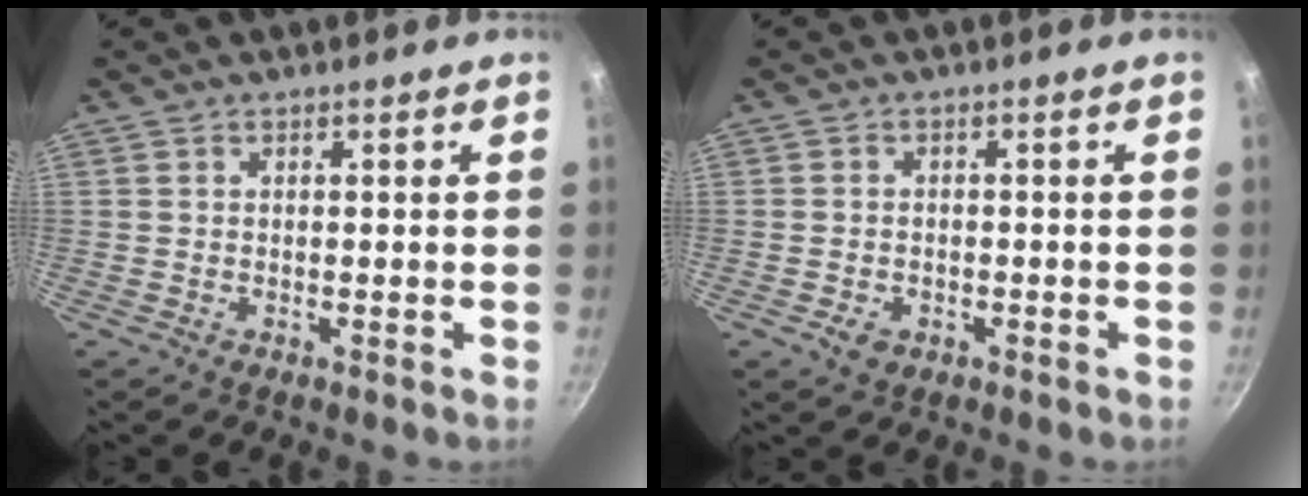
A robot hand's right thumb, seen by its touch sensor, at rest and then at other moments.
{"total": 3.1, "force": [-1.4, 2.2, 1.7], "torque": [-0.027, 0.008, -0.019]}